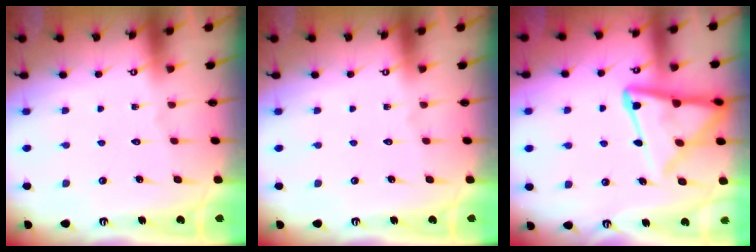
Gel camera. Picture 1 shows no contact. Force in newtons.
{"total": 0.0}
{"total": 15.4, "press": 15.3, "slide": 1.5}